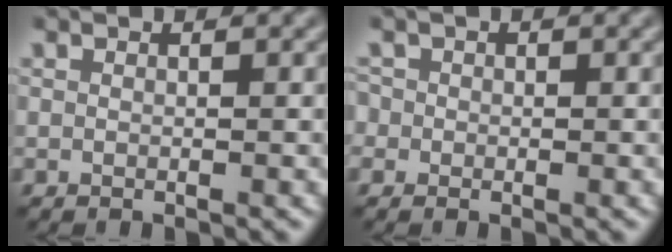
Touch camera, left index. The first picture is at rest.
{"total": 1.2, "force": [-0.1, 1.2, 0.1], "torque": [-0.001, 0.002, -0.011]}